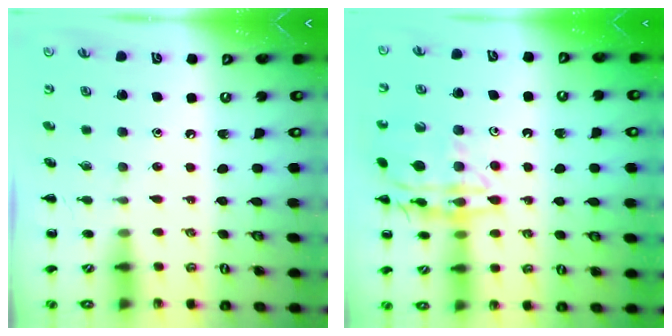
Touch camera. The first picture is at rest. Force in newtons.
{"total": 18.9, "press": 18.8, "slide": 1.7}